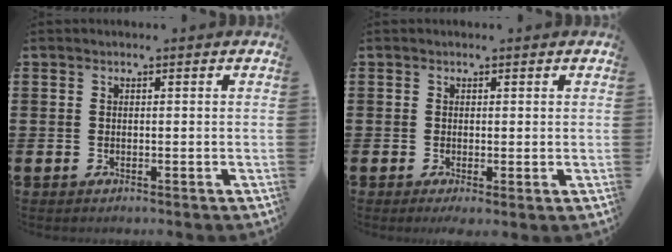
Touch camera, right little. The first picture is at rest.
{"total": 0.6, "force": [-0.3, 0.0, 0.5], "torque": [-0.007, -0.001, -0.007]}